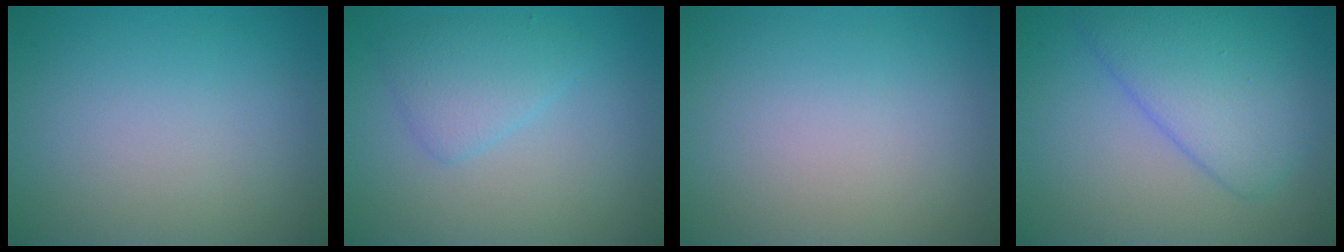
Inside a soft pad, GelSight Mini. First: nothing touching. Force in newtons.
{"total": 2.6, "press": 2.6, "slide": 0.1}
{"total": 0.0}
{"total": 5.4, "press": 5.4, "slide": 0.2}